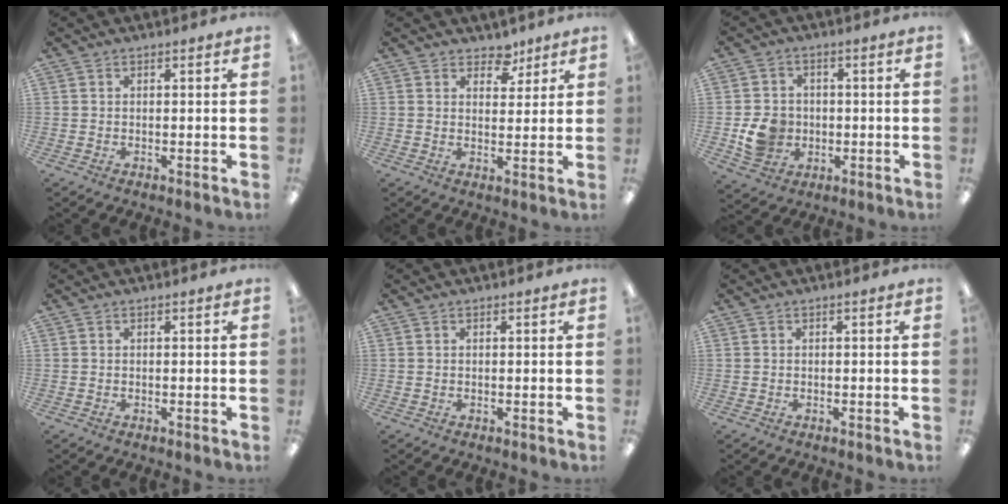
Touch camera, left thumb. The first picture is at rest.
{"total": 5.1, "force": [3.8, 3.0, 1.5], "torque": [-0.009, -0.022, 0.065]}
{"total": 8.0, "force": [-1.3, 7.2, 3.4], "torque": [-0.060, 0.012, -0.020]}
{"total": 0.0}
{"total": 0.0}
{"total": 0.0}